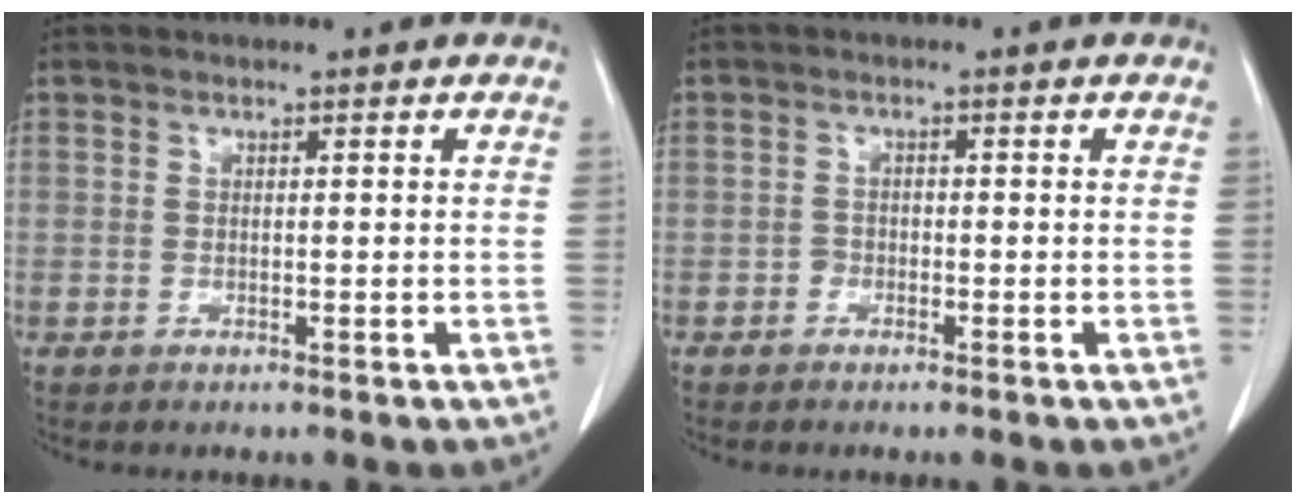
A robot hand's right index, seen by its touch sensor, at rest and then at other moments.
{"total": 1.0, "force": [-0.6, 0.7, 0.3], "torque": [-0.001, 0.006, -0.011]}